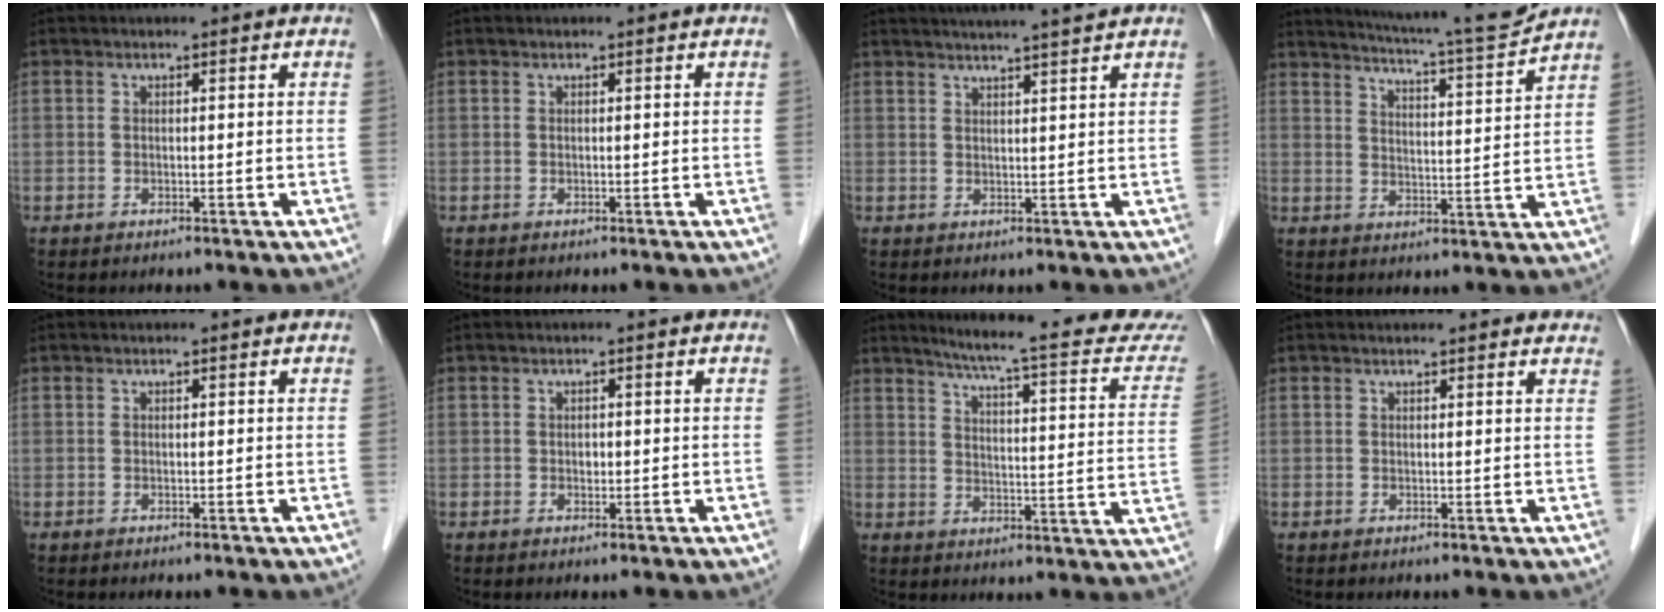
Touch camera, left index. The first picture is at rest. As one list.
[{"total": 0.0}, {"total": 7.7, "force": [6.8, -1.2, 3.3], "torque": [-0.048, 0.011, 0.089]}, {"total": 12.7, "force": [11.9, -1.4, 4.1], "torque": [-0.076, -0.025, 0.168]}, {"total": 0.0}, {"total": 0.8, "force": [0.0, 0.6, 0.5], "torque": [-0.008, 0.001, -0.001]}, {"total": 19.8, "force": [17.7, 0.6, 8.8], "torque": [-0.119, -0.052, 0.212]}, {"total": 6.2, "force": [5.7, 1.3, 2.0], "torque": [-0.017, 0.013, 0.052]}]